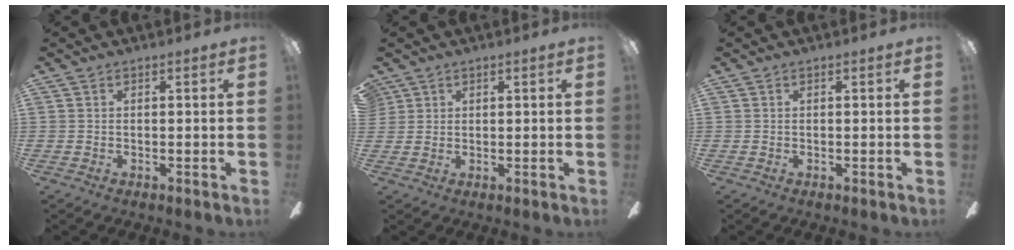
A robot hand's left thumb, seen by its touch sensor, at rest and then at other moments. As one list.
[{"total": 1.4, "force": [1.0, 1.0, 0.0], "torque": [-0.001, 0.001, 0.020]}, {"total": 0.0}]